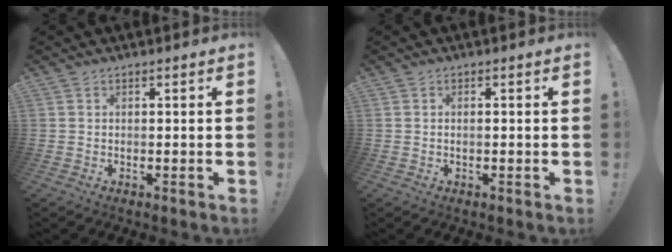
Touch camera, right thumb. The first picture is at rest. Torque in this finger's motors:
{"motor_torque": [-0.11, -0.23, -0.07, 0.11, 0.08]}